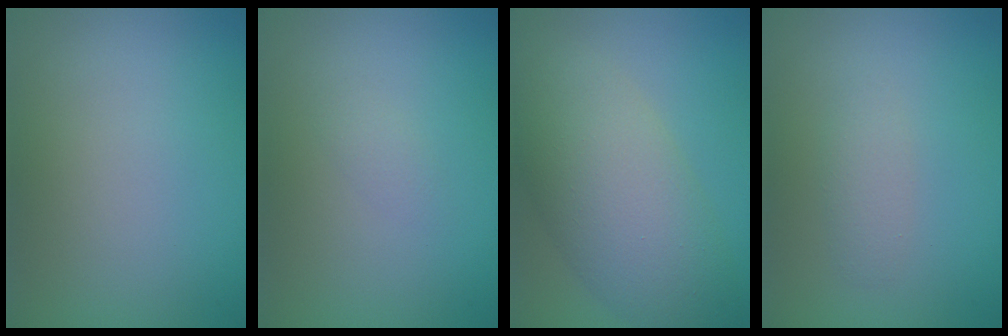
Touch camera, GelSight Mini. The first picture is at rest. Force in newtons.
{"total": 0.7, "press": 0.7, "slide": 0.0}
{"total": 8.8, "press": 8.8, "slide": 0.5}
{"total": 1.4, "press": 1.4, "slide": 0.1}